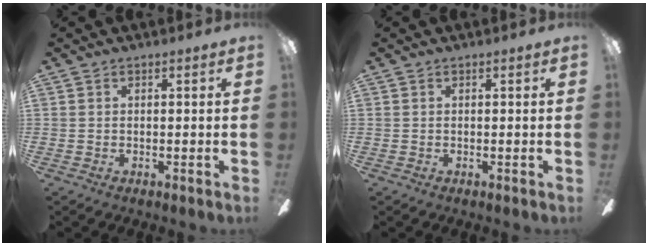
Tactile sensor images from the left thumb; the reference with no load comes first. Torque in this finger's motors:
{"motor_torque": [0.00, 0.00, 0.00, 0.00, 0.00]}